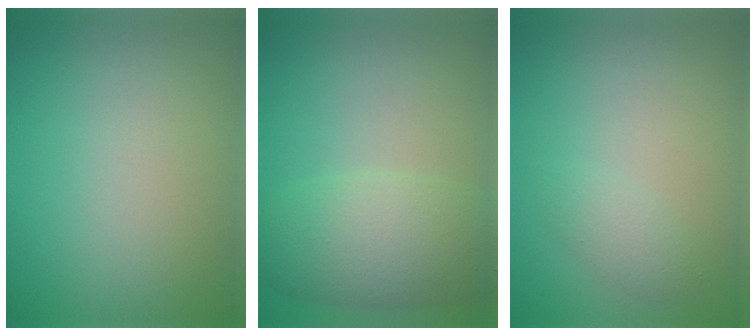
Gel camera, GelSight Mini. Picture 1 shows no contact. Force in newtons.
{"total": 5.6, "press": 5.6, "slide": 0.4}
{"total": 1.4, "press": 1.4, "slide": 0.1}